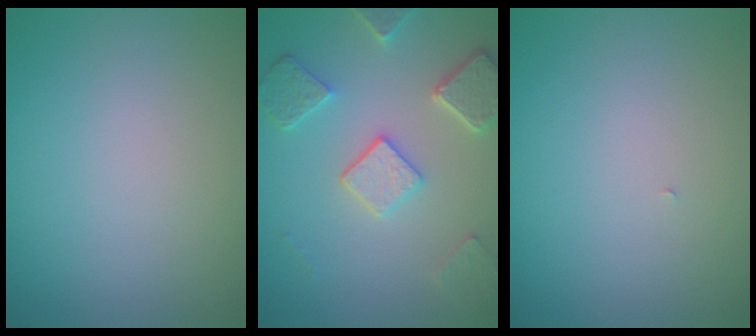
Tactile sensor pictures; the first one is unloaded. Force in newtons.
{"total": 4.6, "press": 3.8, "slide": 2.6}
{"total": 0.0}